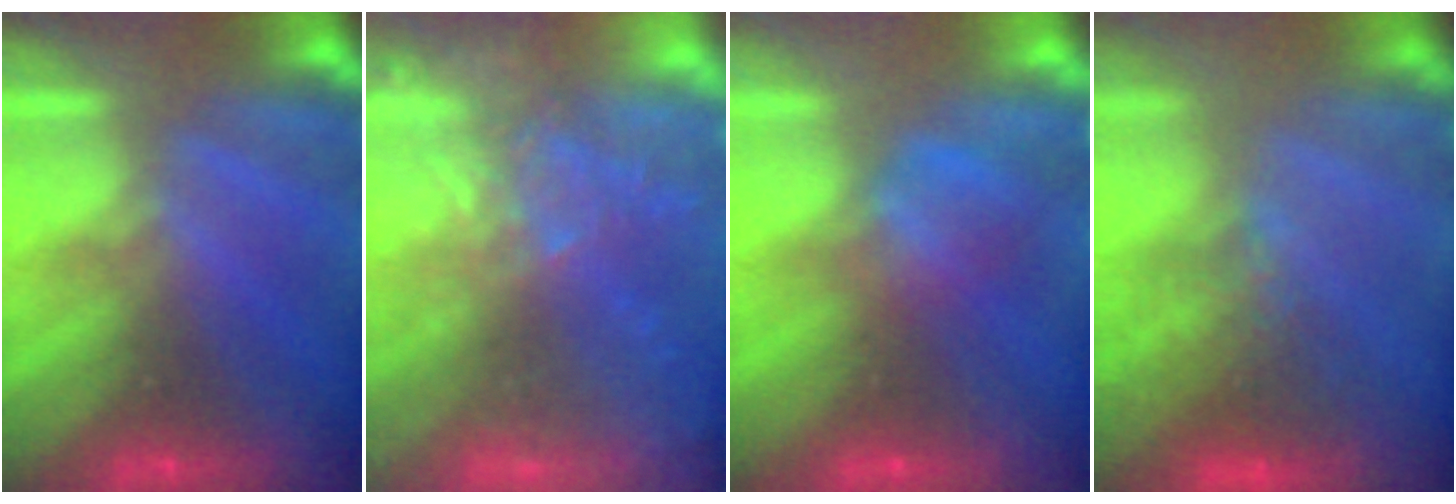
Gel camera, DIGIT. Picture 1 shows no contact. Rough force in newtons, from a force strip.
{"total": 8.2}
{"total": 1.6}
{"total": 7.3}